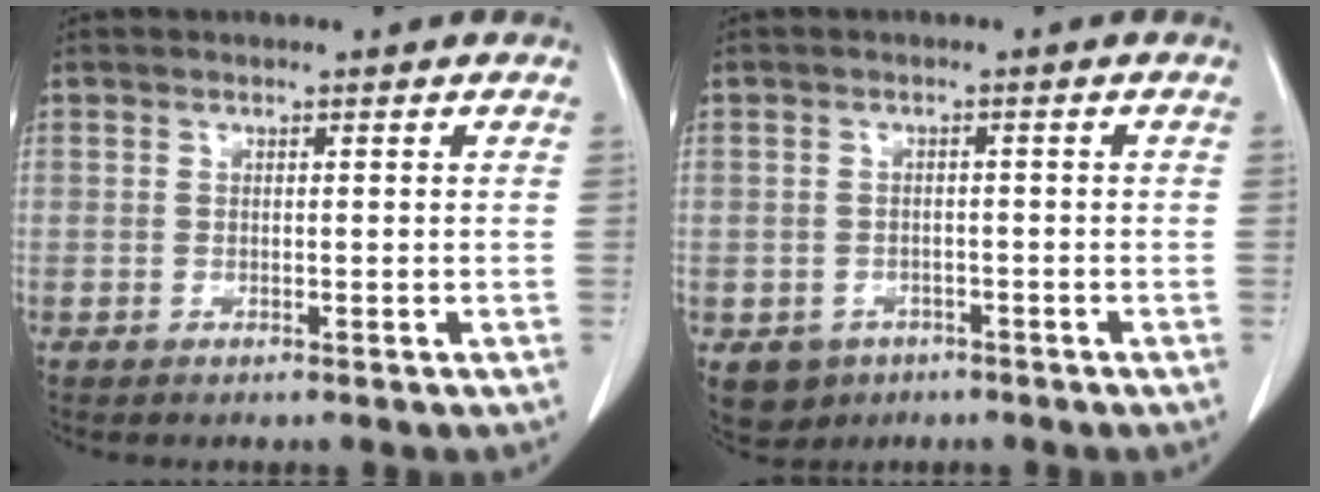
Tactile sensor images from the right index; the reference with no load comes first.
{"total": 4.8, "force": [-2.5, 4.0, 0.8], "torque": [-0.005, 0.006, -0.033]}